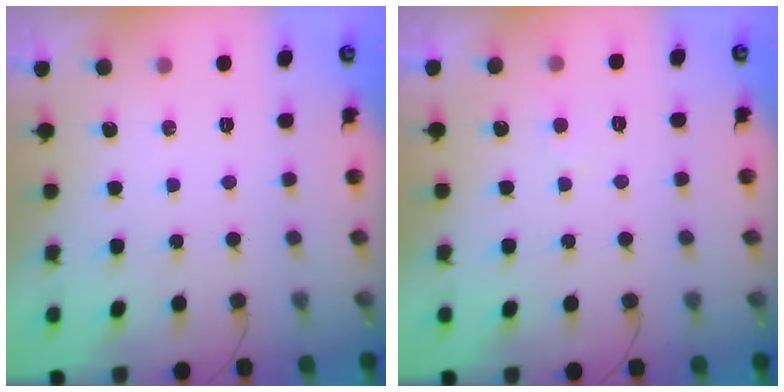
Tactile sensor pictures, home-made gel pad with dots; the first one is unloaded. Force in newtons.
{"total": 2.8, "press": 2.8, "slide": 0.2}